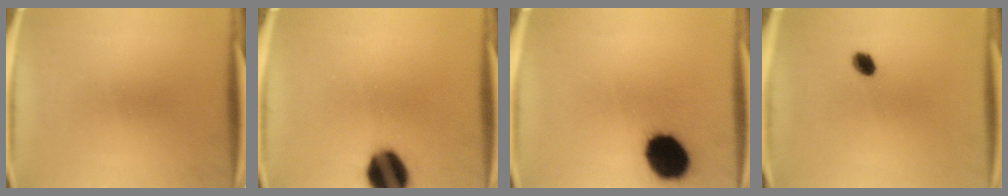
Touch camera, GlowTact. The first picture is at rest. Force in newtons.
{"total": 13.3}
{"total": 15.4}
{"total": 2.9}